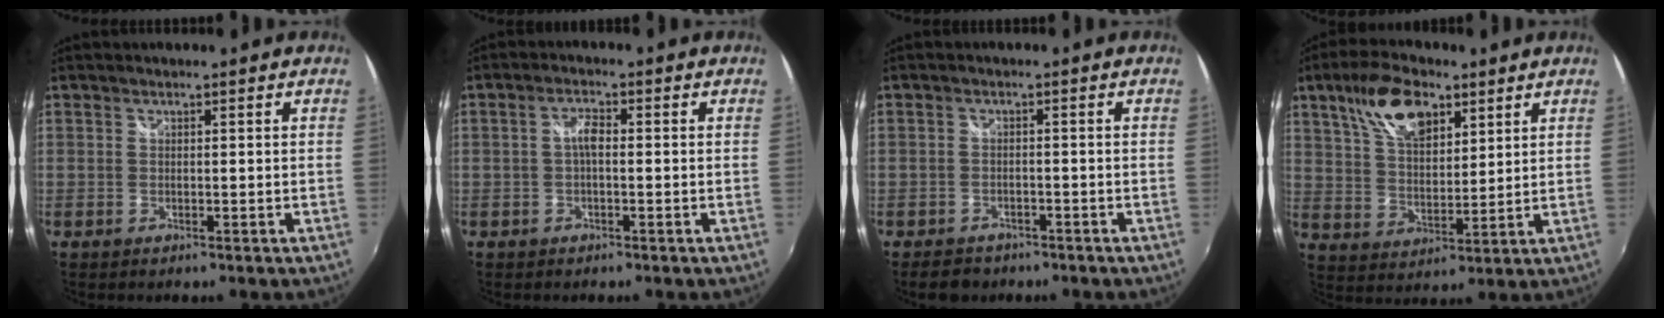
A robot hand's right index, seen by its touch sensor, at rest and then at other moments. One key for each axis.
{"total": 2.5, "fx": -0.3, "fy": 1.0, "fz": 2.3, "tx": -0.046, "ty": 0.008, "tz": -0.007}
{"total": 5.1, "fx": -3.8, "fy": 2.8, "fz": 1.8, "tx": -0.046, "ty": -0.007, "tz": -0.055}
{"total": 12.5, "fx": 7.0, "fy": 5.9, "fz": 8.5, "tx": -0.156, "ty": 0.023, "tz": 0.129}